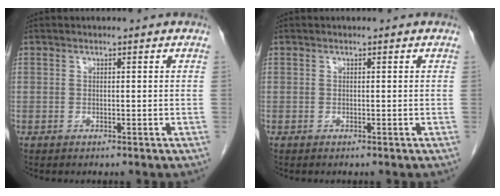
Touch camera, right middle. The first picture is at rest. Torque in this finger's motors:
{"motor_torque": [-0.14, -0.06, 0.03, 0.01]}